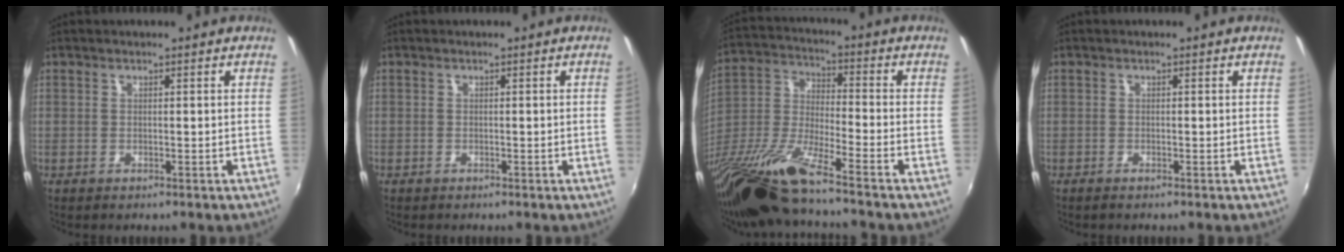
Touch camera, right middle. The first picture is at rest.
{"total": 0.8, "force": [0.2, -0.6, 0.5], "torque": [-0.001, -0.003, 0.004]}
{"total": 16.4, "force": [-13.0, 0.0, 9.9], "torque": [-0.194, -0.040, -0.258]}
{"total": 0.8, "force": [-0.7, 0.1, 0.4], "torque": [-0.009, -0.003, -0.015]}